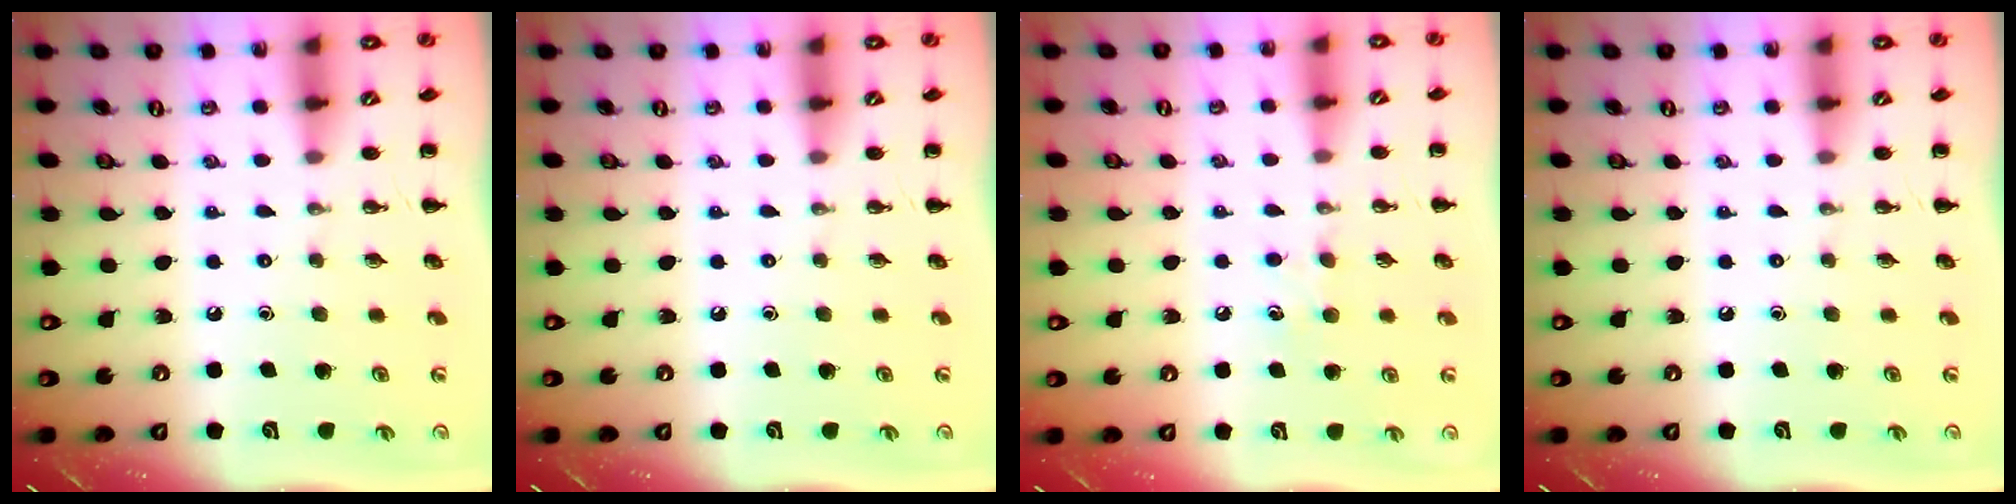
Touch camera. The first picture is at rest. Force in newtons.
{"total": 0.0}
{"total": 5.5, "press": 5.3, "slide": 1.4}
{"total": 0.0}